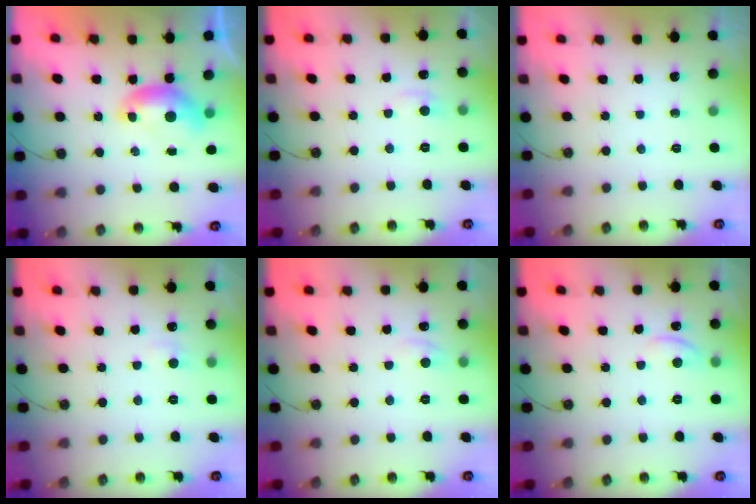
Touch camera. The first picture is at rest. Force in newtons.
{"total": 1.1, "press": 0.8, "slide": 0.7}
{"total": 0.0}
{"total": 1.5, "press": 1.4, "slide": 0.6}
{"total": 1.1, "press": 0.9, "slide": 0.6}
{"total": 0.5, "press": 0.0, "slide": 0.5}